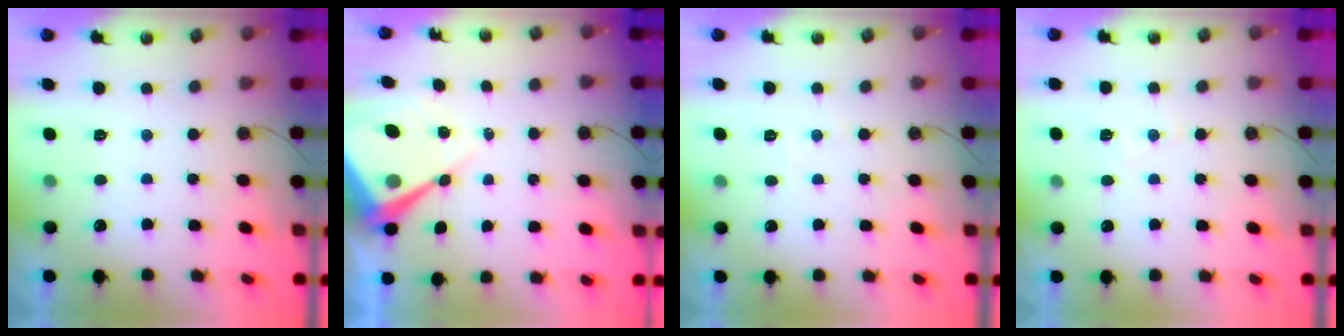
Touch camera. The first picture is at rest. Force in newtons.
{"total": 9.9, "press": 9.8, "slide": 0.9}
{"total": 2.6, "press": 2.5, "slide": 0.5}
{"total": 5.9, "press": 5.9, "slide": 0.8}